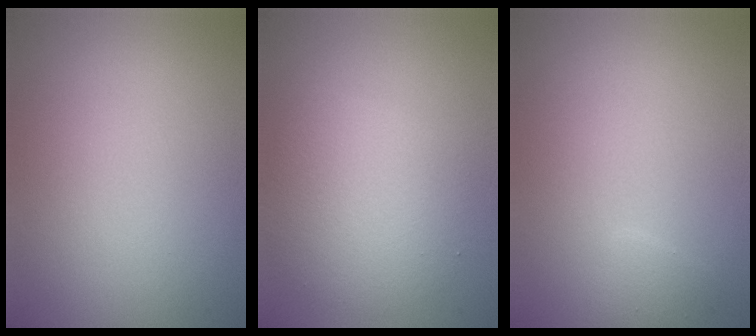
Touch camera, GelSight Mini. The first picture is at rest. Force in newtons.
{"total": 4.7, "press": 4.7, "slide": 0.1}
{"total": 1.2, "press": 1.2, "slide": 0.1}